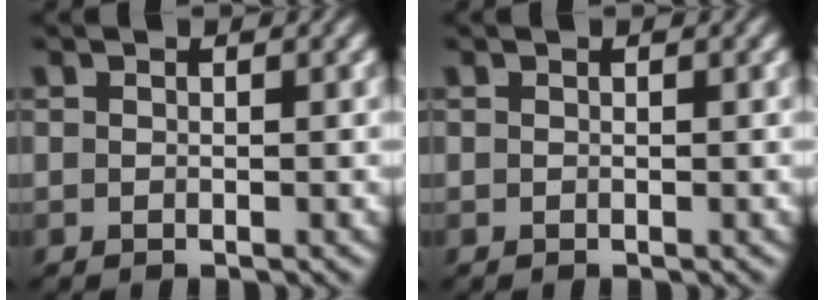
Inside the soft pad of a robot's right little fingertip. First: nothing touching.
{"total": 0.0}